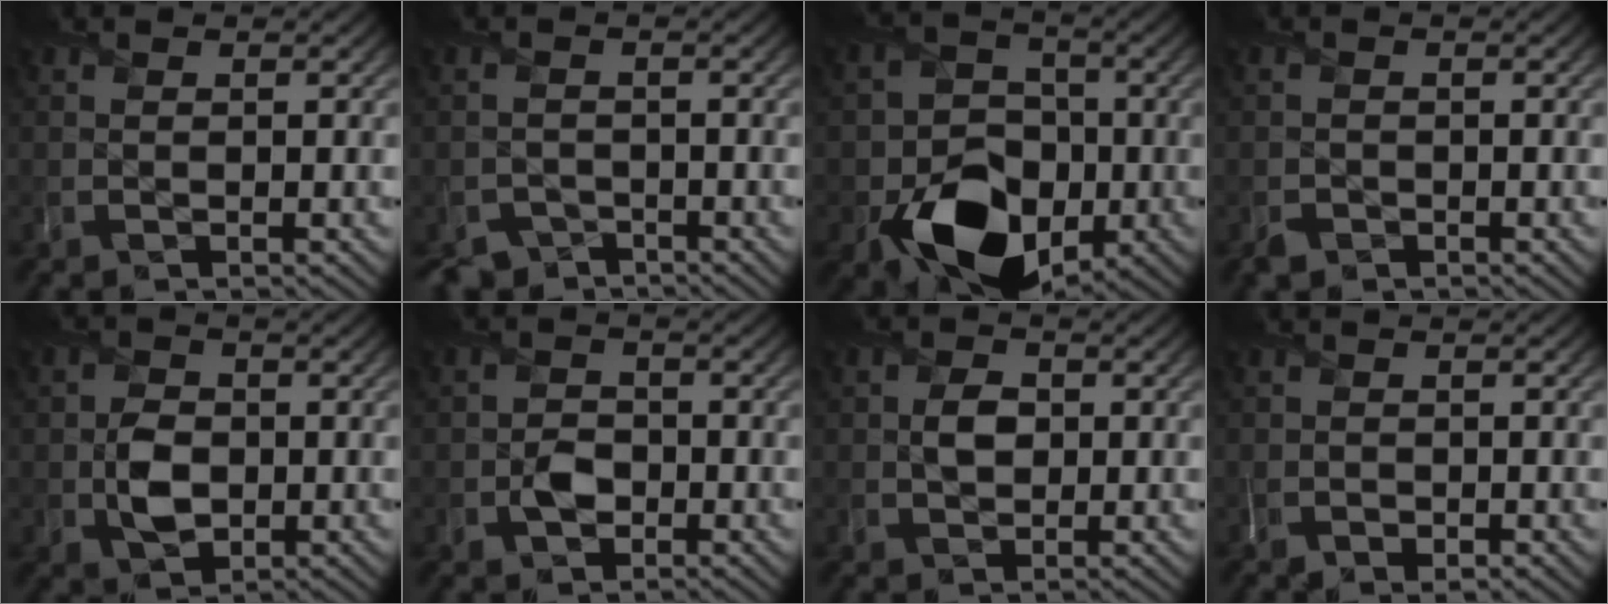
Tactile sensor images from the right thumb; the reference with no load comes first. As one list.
[{"total": 3.0, "force": [-2.6, 1.4, 0.0], "torque": [0.006, -0.007, -0.050]}, {"total": 11.4, "force": [-3.8, 8.7, 6.3], "torque": [-0.115, -0.025, -0.077]}, {"total": 1.3, "force": [-1.0, 0.9, 0.1], "torque": [0.000, -0.002, -0.022]}, {"total": 4.3, "force": [-0.5, 3.3, 2.7], "torque": [-0.053, -0.002, -0.013]}, {"total": 2.8, "force": [-1.1, 2.2, 1.4], "torque": [-0.024, 0.000, -0.023]}, {"total": 2.7, "force": [0.2, 2.1, 1.7], "torque": [-0.036, 0.001, 0.001]}, {"total": 1.7, "force": [-1.0, 1.0, 1.0], "torque": [-0.020, -0.006, -0.016]}]